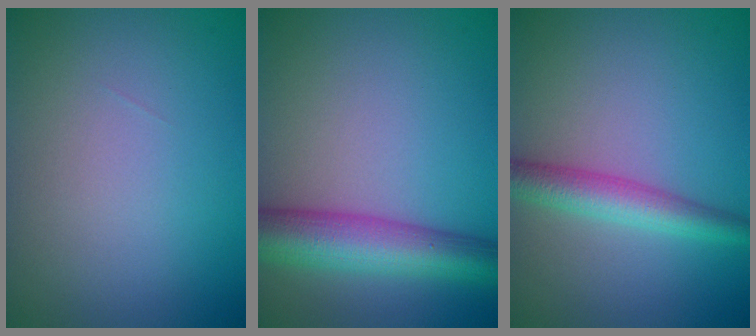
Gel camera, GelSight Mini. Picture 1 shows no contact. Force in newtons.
{"total": 7.4, "press": 7.4, "slide": 0.3}
{"total": 3.6, "press": 3.6, "slide": 0.1}